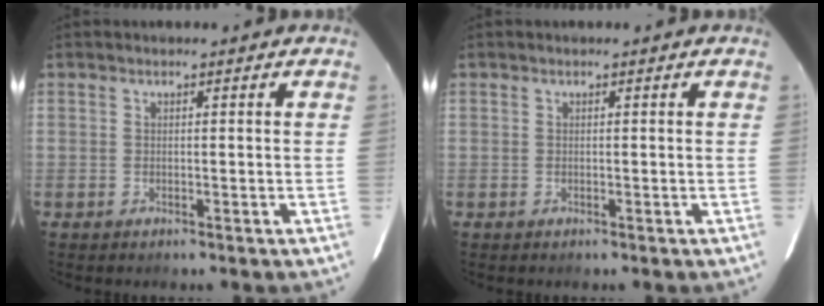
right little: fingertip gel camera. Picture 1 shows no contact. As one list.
[{"total": 0.0}]